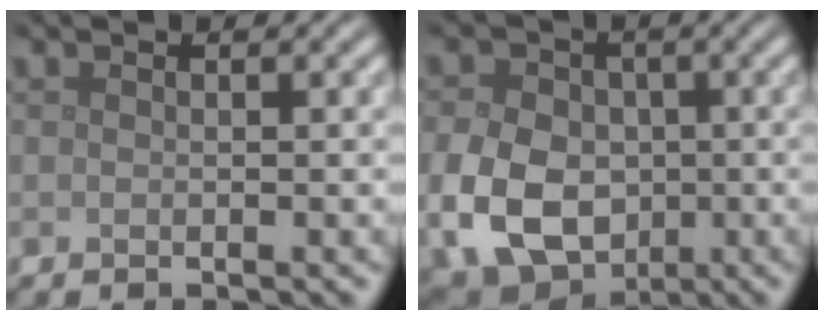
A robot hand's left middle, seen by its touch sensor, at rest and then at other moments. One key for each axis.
{"total": 10.0, "fx": -2.0, "fy": 7.5, "fz": 6.3, "tx": -0.142, "ty": -0.026, "tz": -0.041}